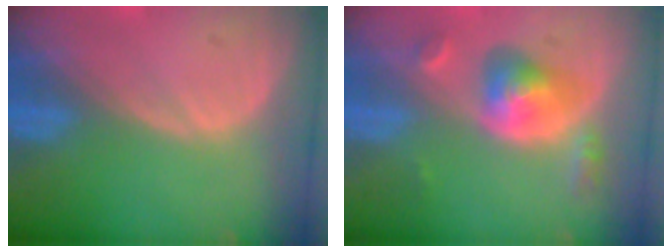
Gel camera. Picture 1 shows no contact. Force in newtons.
{"total": 6.0, "press": 5.5, "slide": 2.5}